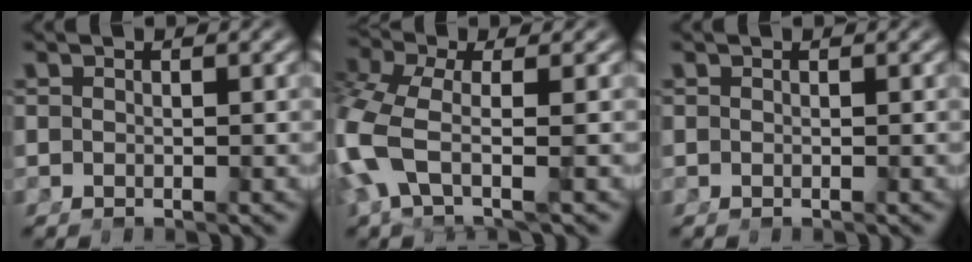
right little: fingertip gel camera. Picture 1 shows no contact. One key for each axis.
{"total": 6.7, "fx": -1.1, "fy": 4.4, "fz": 5.0, "tx": -0.149, "ty": -0.034, "tz": -0.011}
{"total": 0.0}